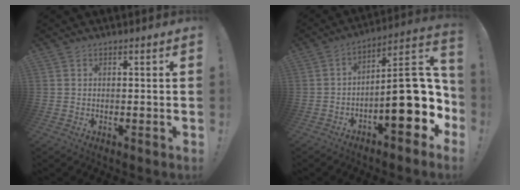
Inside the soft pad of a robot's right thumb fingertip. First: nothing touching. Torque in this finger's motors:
{"motor_torque": [2.34, 2.67, 1.46, -1.31, 0.15]}